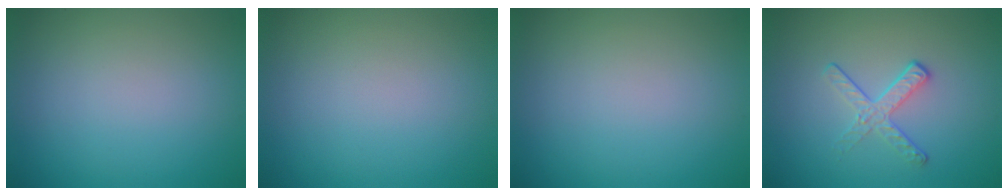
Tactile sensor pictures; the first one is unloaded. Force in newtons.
{"total": 0.0}
{"total": 0.0}
{"total": 2.1, "press": 1.4, "slide": 1.6}